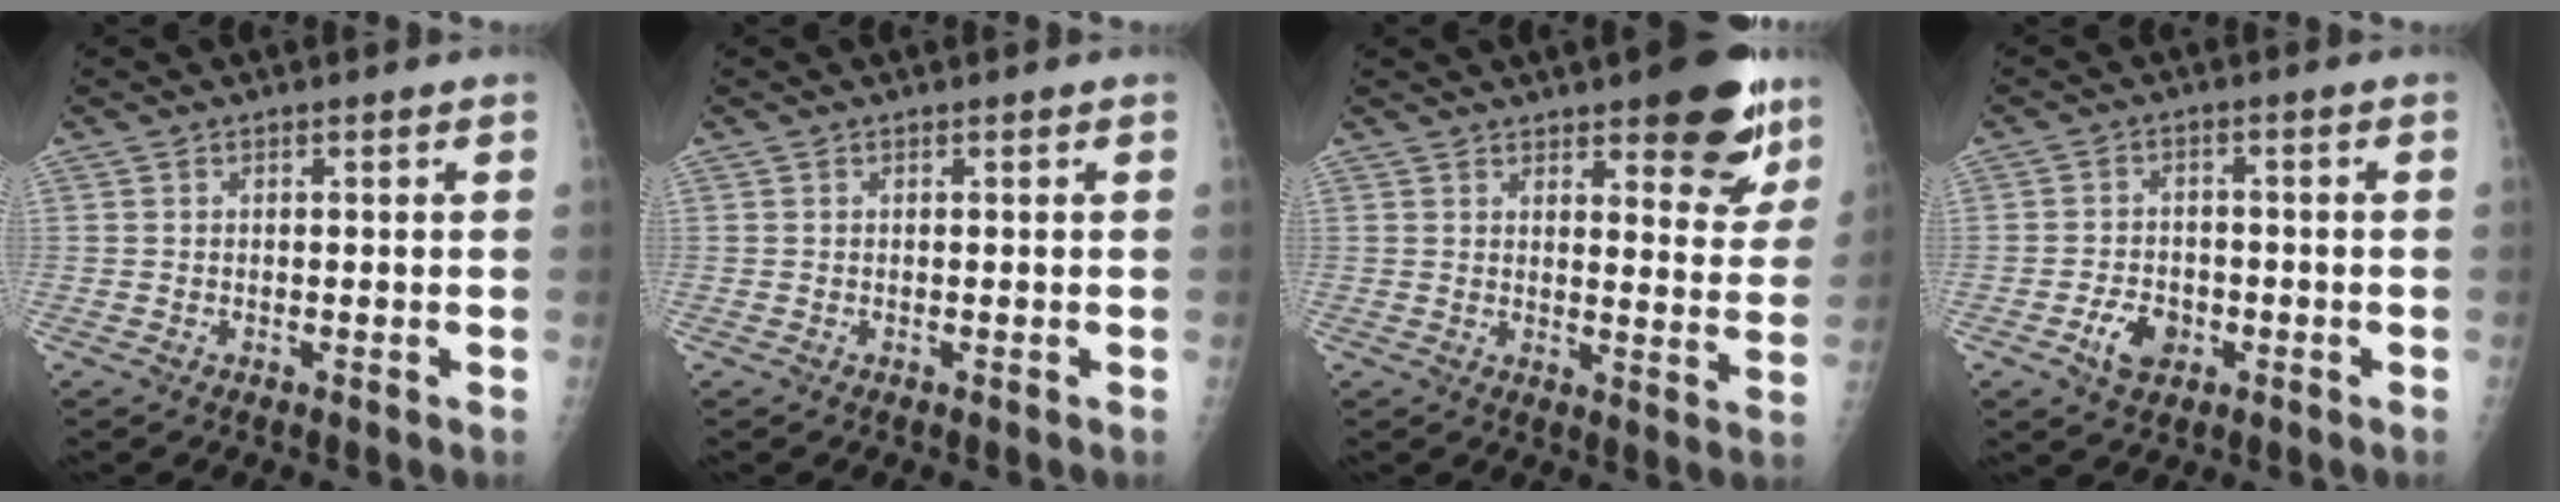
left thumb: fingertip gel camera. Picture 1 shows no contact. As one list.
[{"total": 0.0}, {"total": 13.0, "force": [8.1, 4.7, 9.0], "torque": [-0.067, -0.043, 0.105]}, {"total": 5.7, "force": [-2.4, 4.0, 3.2], "torque": [-0.041, 0.014, -0.039]}]